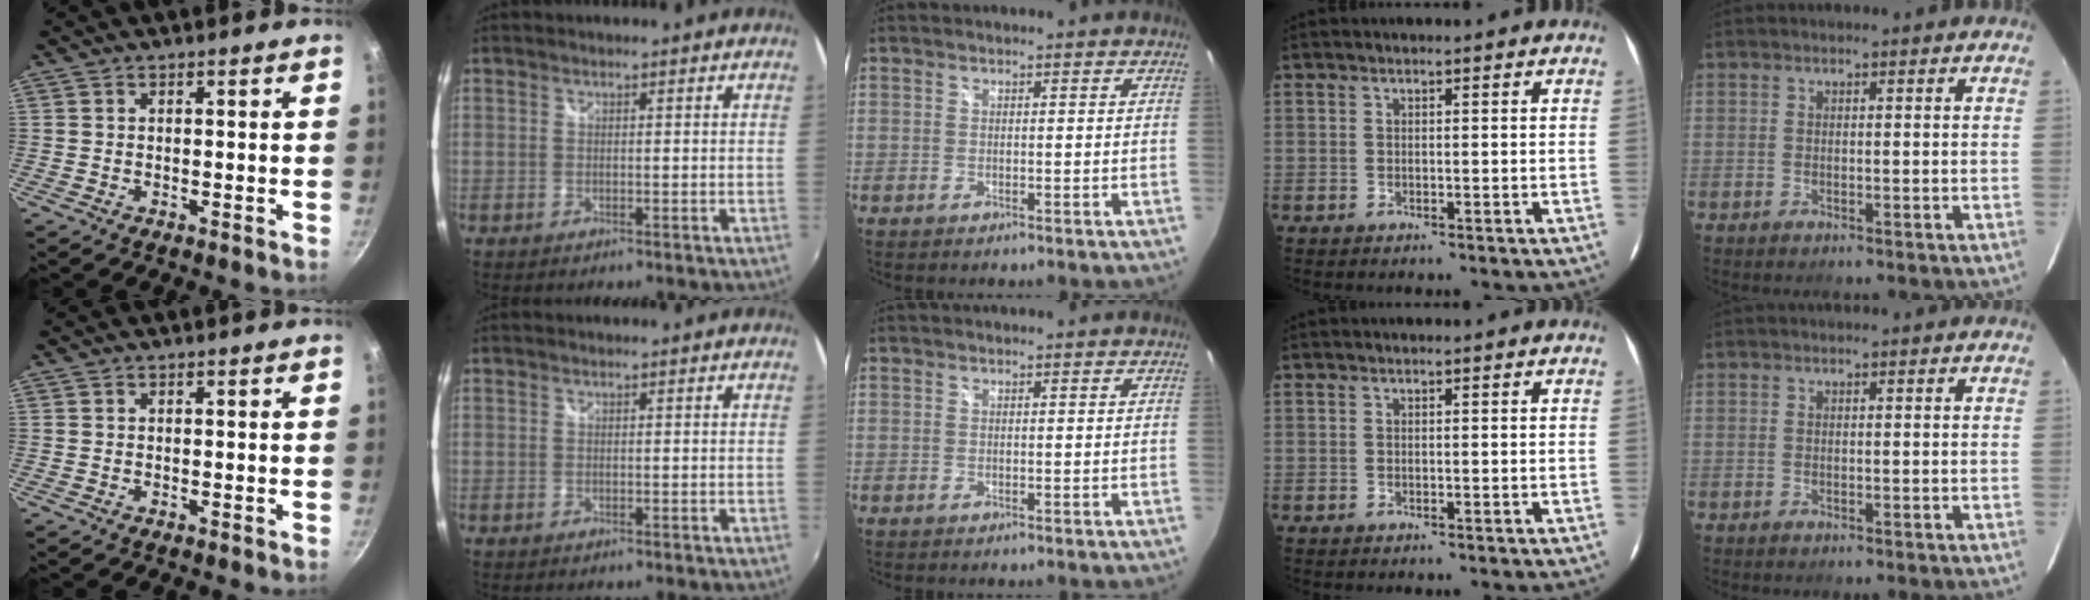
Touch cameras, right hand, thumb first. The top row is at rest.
{}